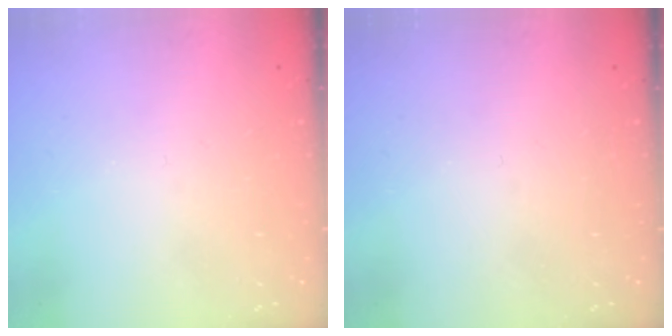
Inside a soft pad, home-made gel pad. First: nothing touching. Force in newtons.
{"total": 0.0}